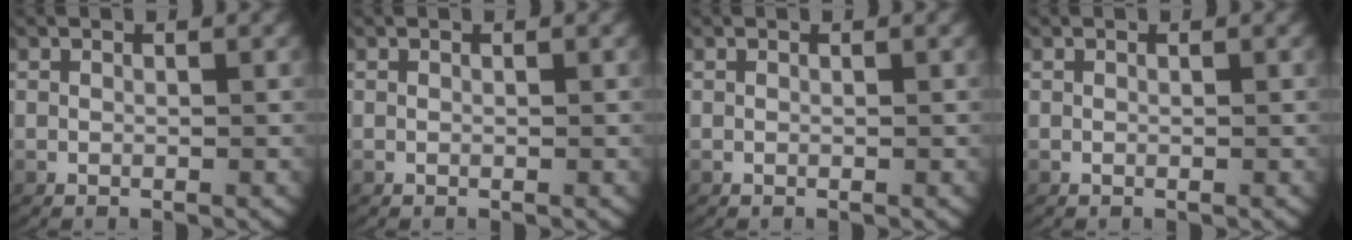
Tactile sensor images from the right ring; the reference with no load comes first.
{"total": 0.0}
{"total": 0.0}
{"total": 0.0}